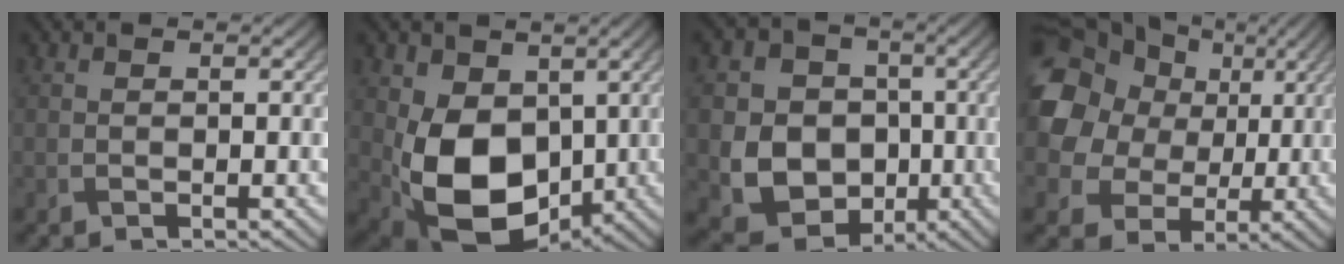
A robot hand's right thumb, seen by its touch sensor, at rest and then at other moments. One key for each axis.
{"total": 11.8, "fx": -0.1, "fy": 8.4, "fz": 8.4, "tx": -0.185, "ty": -0.027, "tz": 0.001}
{"total": 11.1, "fx": -1.8, "fy": 9.5, "fz": 5.5, "tx": -0.120, "ty": -0.025, "tz": -0.048}
{"total": 15.2, "fx": 5.3, "fy": 12.1, "fz": 7.5, "tx": -0.206, "ty": 0.041, "tz": 0.078}